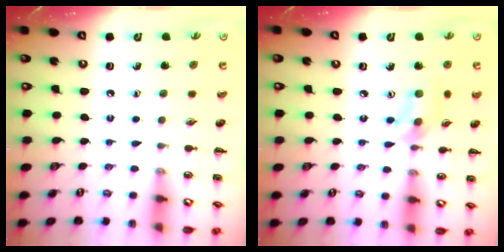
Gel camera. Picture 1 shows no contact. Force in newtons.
{"total": 4.1, "press": 4.0, "slide": 0.6}